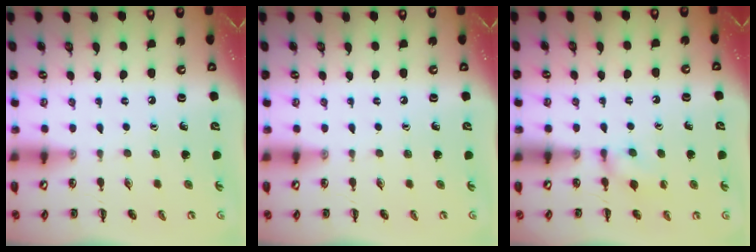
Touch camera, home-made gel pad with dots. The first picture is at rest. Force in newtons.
{"total": 0.0}
{"total": 5.7, "press": 5.6, "slide": 1.3}